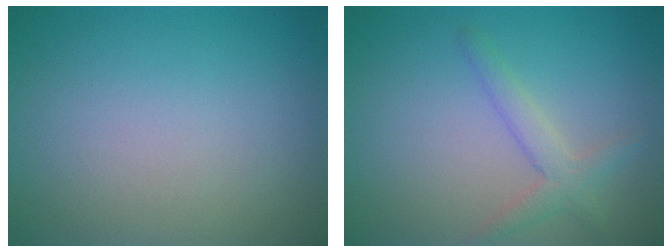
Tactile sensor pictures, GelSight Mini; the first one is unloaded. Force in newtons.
{"total": 2.2, "press": 2.2, "slide": 0.1}